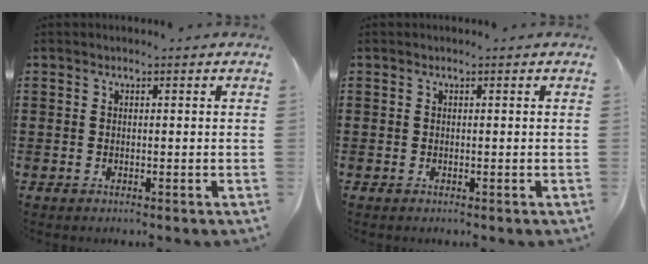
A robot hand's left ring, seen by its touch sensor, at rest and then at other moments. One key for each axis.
{"total": 0.0}